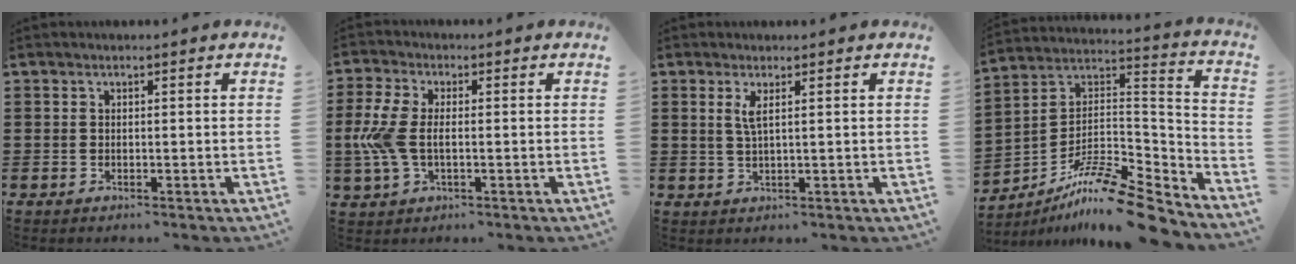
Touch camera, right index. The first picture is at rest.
{"total": 6.9, "force": [-0.3, 3.6, 5.8], "torque": [-0.156, -0.008, -0.017]}
{"total": 2.1, "force": [0.8, 0.1, 1.9], "torque": [-0.042, -0.001, 0.013]}
{"total": 11.7, "force": [-9.5, 1.9, 6.6], "torque": [-0.115, 0.018, -0.184]}